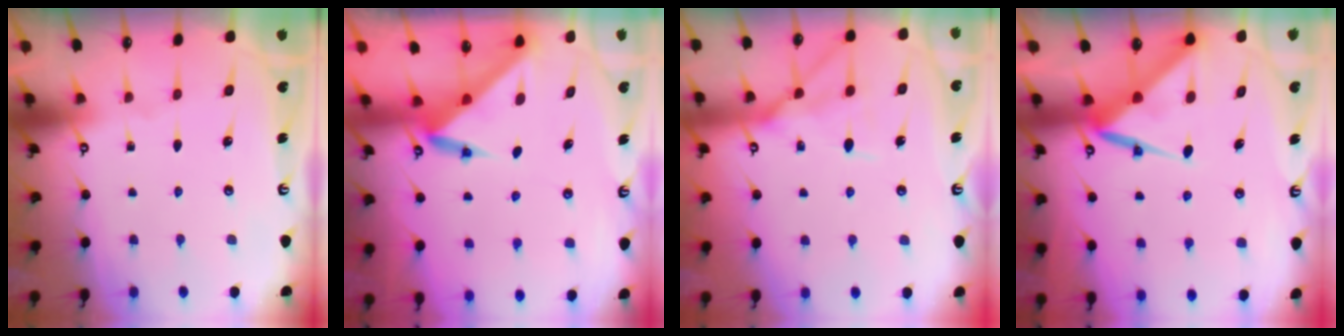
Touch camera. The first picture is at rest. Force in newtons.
{"total": 3.6, "press": 3.6, "slide": 0.2}
{"total": 13.0, "press": 13.0, "slide": 1.2}
{"total": 8.1, "press": 8.1, "slide": 0.9}